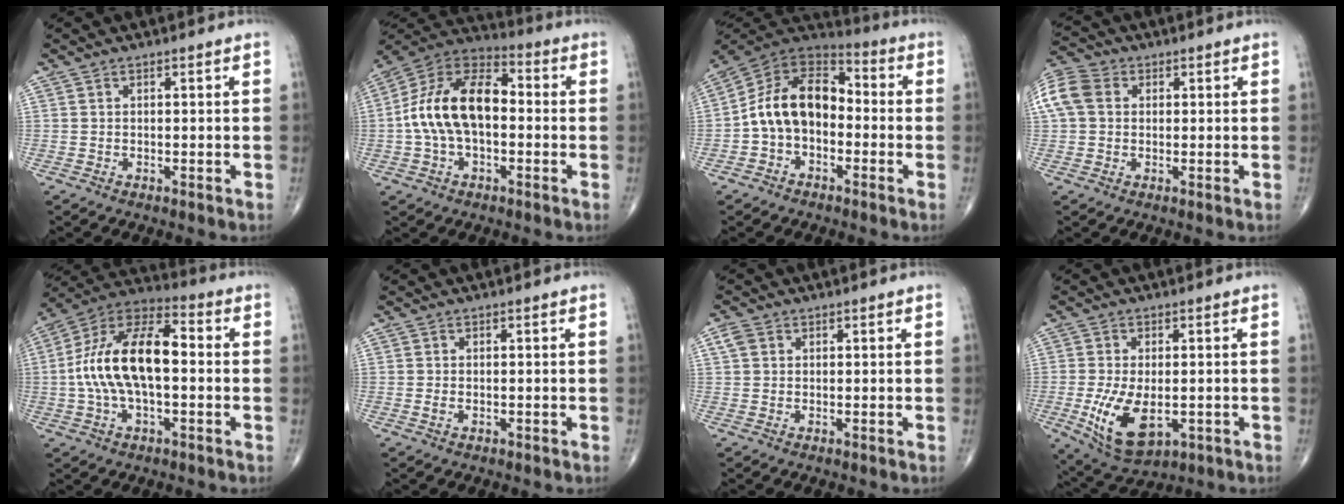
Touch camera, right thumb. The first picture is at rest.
{"total": 16.5, "force": [-0.6, 9.6, 13.5], "torque": [-0.243, 0.042, -0.020]}
{"total": 14.0, "force": [-2.0, 9.6, 9.9], "torque": [-0.153, 0.050, -0.050]}
{"total": 11.3, "force": [2.5, 9.0, 6.4], "torque": [-0.155, 0.029, 0.042]}
{"total": 17.8, "force": [-0.3, 8.7, 15.5], "torque": [-0.292, 0.040, -0.013]}
{"total": 0.9, "force": [-0.2, 0.6, 0.7], "torque": [-0.019, -0.001, -0.003]}
{"total": 2.4, "force": [0.8, 1.9, 1.1], "torque": [-0.021, 0.006, 0.015]}
{"total": 11.1, "force": [-2.4, 6.0, 9.1], "torque": [-0.165, -0.015, -0.026]}